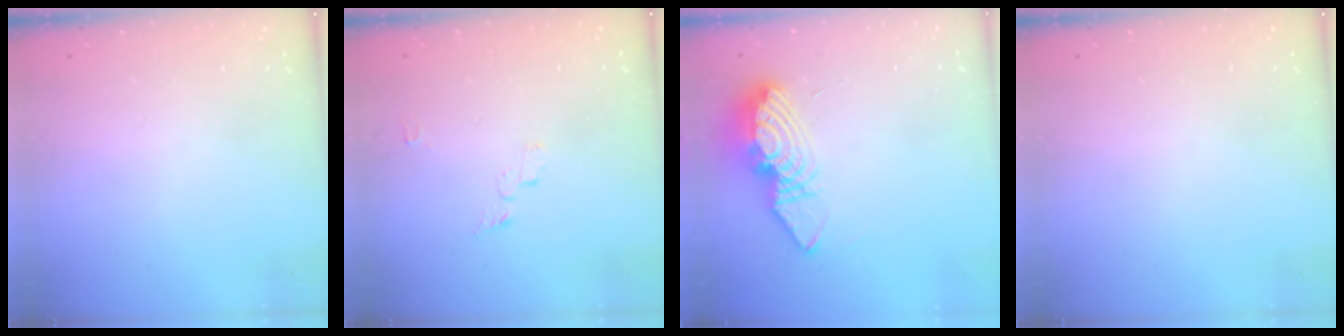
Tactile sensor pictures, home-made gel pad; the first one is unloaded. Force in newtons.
{"total": 4.1, "press": 4.1, "slide": 0.5}
{"total": 11.4, "press": 11.3, "slide": 1.1}
{"total": 0.0}